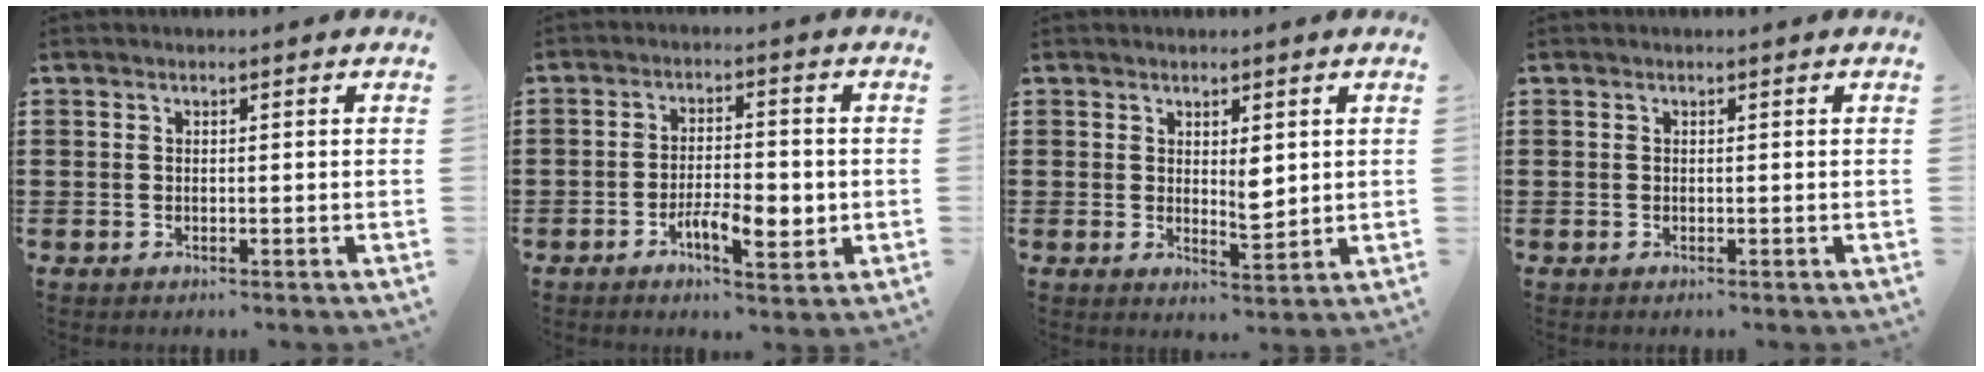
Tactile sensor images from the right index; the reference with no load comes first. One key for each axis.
{"total": 6.4, "fx": -2.2, "fy": 2.4, "fz": 5.6, "tx": -0.095, "ty": 0.005, "tz": -0.038}
{"total": 3.4, "fx": 1.2, "fy": 1.5, "fz": 2.8, "tx": -0.032, "ty": -0.008, "tz": 0.018}
{"total": 0.0}